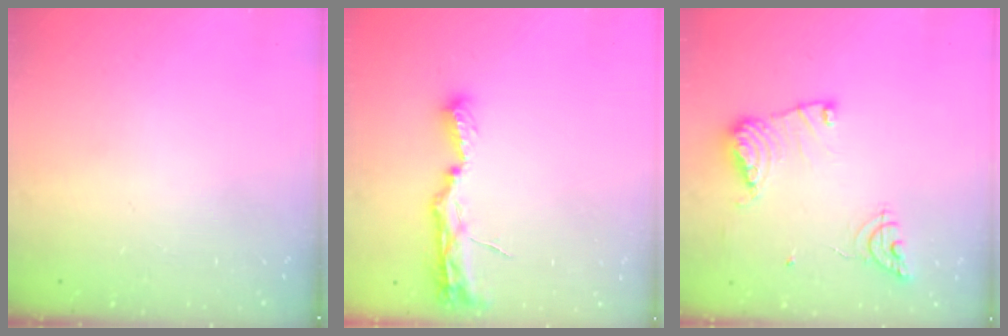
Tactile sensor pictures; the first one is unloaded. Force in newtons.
{"total": 8.0, "press": 8.0, "slide": 0.7}
{"total": 13.4, "press": 13.3, "slide": 1.4}